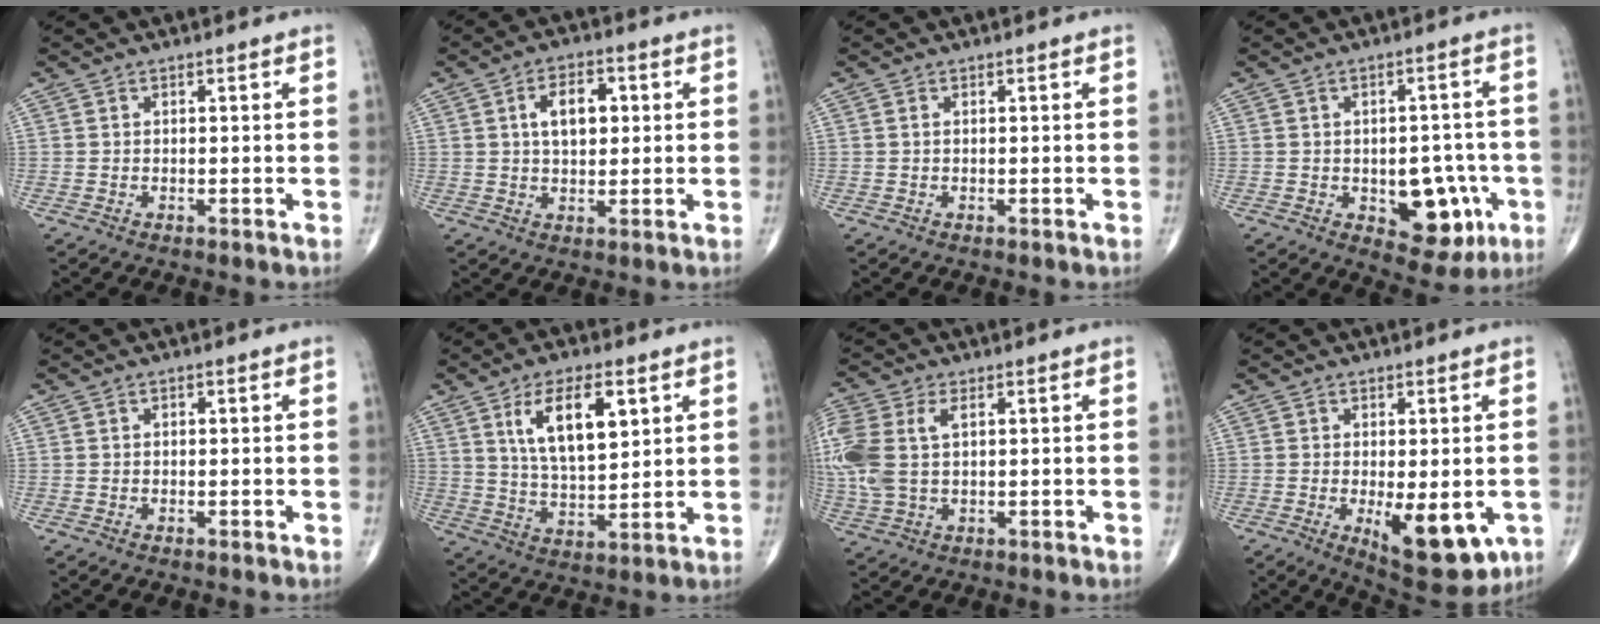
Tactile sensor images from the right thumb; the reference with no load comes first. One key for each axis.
{"total": 7.3, "fx": 1.6, "fy": 4.1, "fz": 5.8, "tx": -0.083, "ty": 0.002, "tz": 0.026}
{"total": 0.0}
{"total": 11.4, "fx": -3.4, "fy": 6.6, "fz": 8.6, "tx": -0.063, "ty": 0.016, "tz": -0.032}
{"total": 0.0}
{"total": 12.4, "fx": 4.9, "fy": 5.2, "fz": 10.2, "tx": -0.167, "ty": -0.021, "tz": 0.096}
{"total": 11.7, "fx": 2.3, "fy": 6.7, "fz": 9.2, "tx": -0.256, "ty": 0.016, "tz": 0.050}
{"total": 11.7, "fx": -3.3, "fy": 4.9, "fz": 10.1, "tx": -0.125, "ty": -0.019, "tz": -0.034}